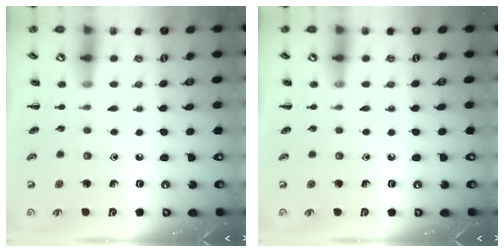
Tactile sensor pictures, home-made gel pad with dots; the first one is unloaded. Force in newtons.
{"total": 0.0}